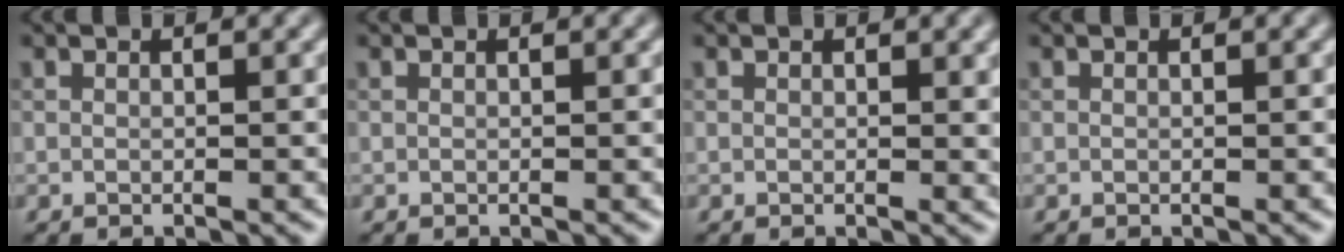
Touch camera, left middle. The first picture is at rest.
{"total": 0.0}
{"total": 0.8, "force": [0.4, 0.5, 0.6], "torque": [-0.004, -0.003, 0.005]}
{"total": 0.0}